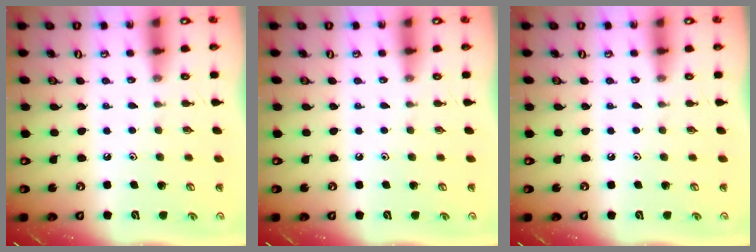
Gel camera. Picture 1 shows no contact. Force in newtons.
{"total": 0.0}
{"total": 0.0}